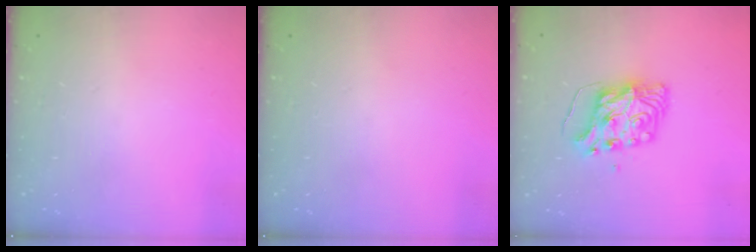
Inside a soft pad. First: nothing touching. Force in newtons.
{"total": 0.0}
{"total": 9.2, "press": 9.1, "slide": 1.3}